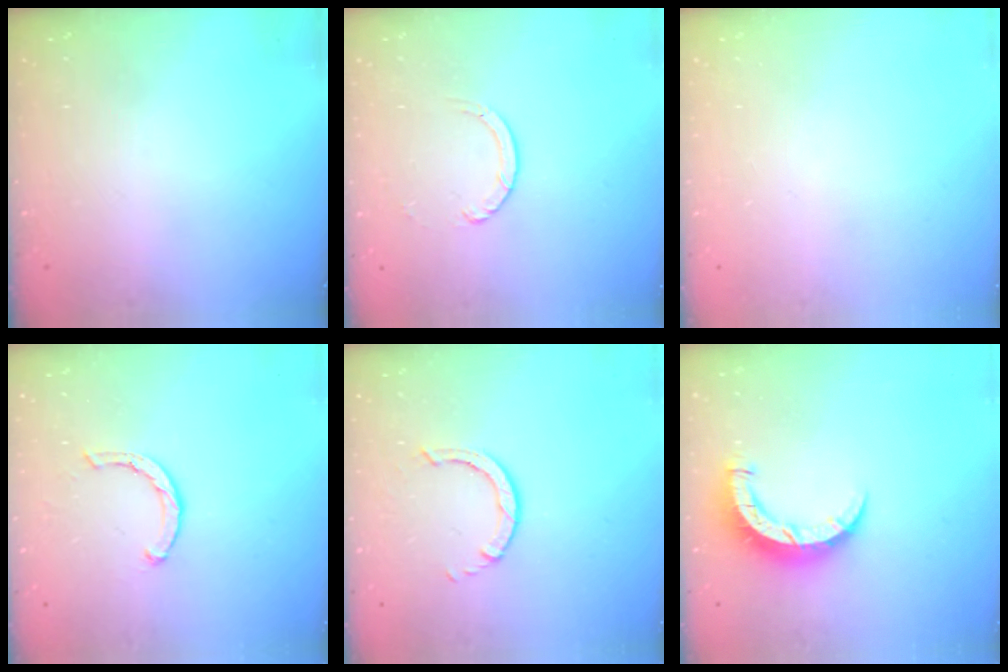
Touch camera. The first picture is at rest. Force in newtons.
{"total": 2.7, "press": 2.7, "slide": 0.3}
{"total": 0.0}
{"total": 2.1, "press": 2.1, "slide": 0.1}
{"total": 3.4, "press": 3.4, "slide": 0.5}
{"total": 8.7, "press": 8.6, "slide": 0.5}